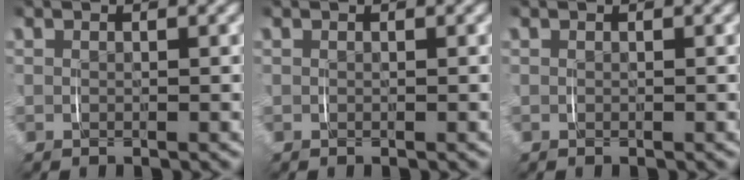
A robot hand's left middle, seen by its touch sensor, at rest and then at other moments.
{"total": 0.0}
{"total": 0.0}